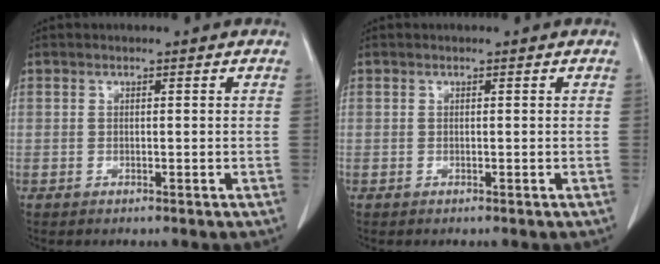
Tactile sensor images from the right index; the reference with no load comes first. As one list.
[{"total": 0.0}]